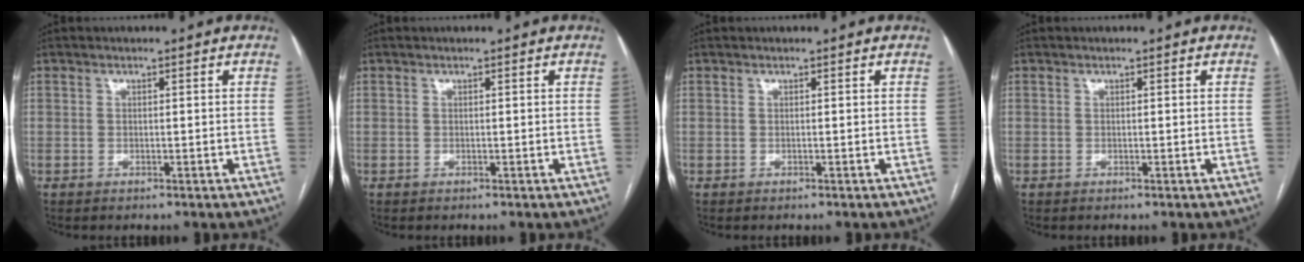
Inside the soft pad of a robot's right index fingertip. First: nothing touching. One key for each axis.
{"total": 0.0}
{"total": 0.0}
{"total": 0.0}